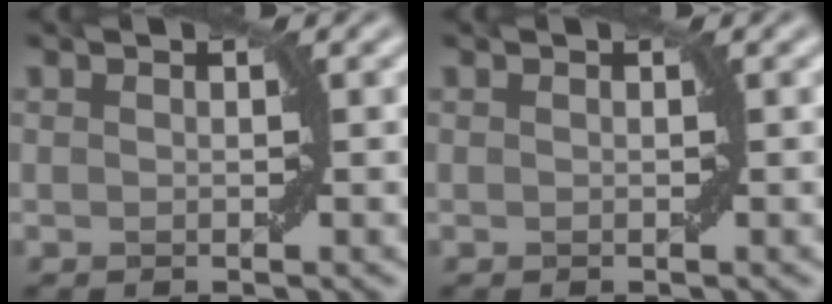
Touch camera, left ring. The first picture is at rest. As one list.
[{"total": 0.0}]